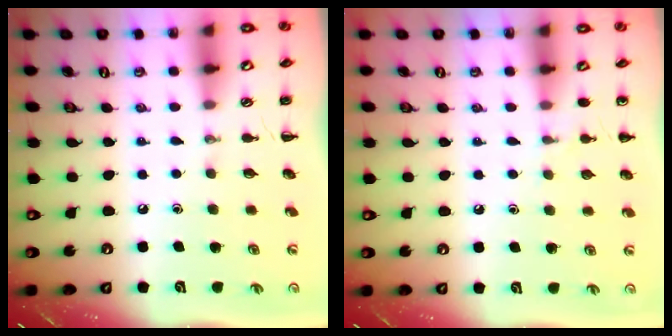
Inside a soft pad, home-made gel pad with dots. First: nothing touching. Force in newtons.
{"total": 5.0, "press": 4.7, "slide": 1.7}